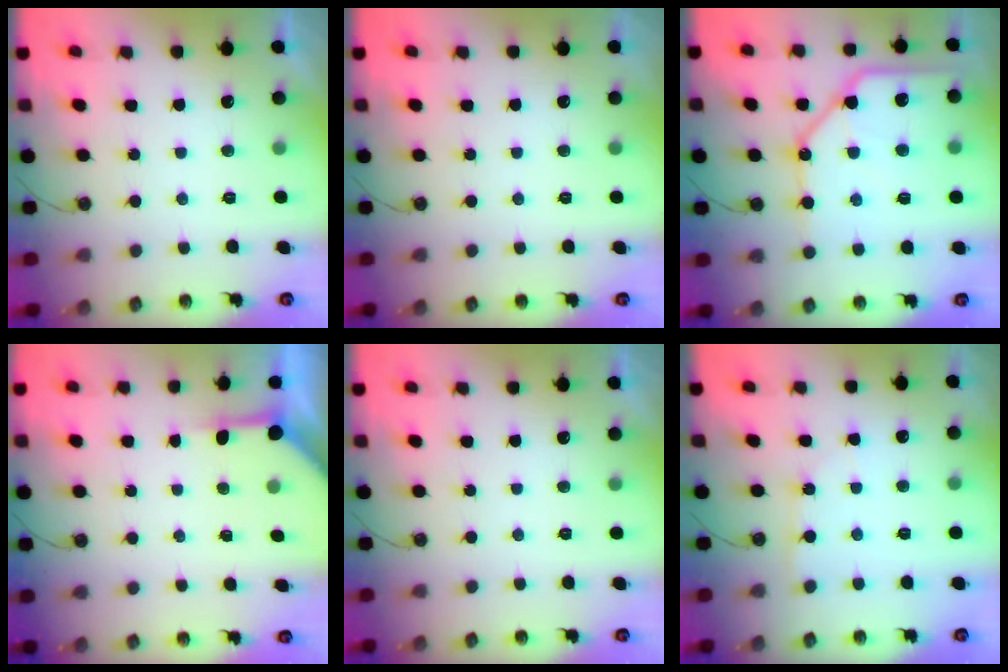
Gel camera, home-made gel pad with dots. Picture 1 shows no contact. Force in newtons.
{"total": 0.0}
{"total": 15.4, "press": 15.2, "slide": 2.2}
{"total": 4.0, "press": 3.9, "slide": 0.5}
{"total": 0.0}
{"total": 2.8, "press": 2.8, "slide": 0.3}